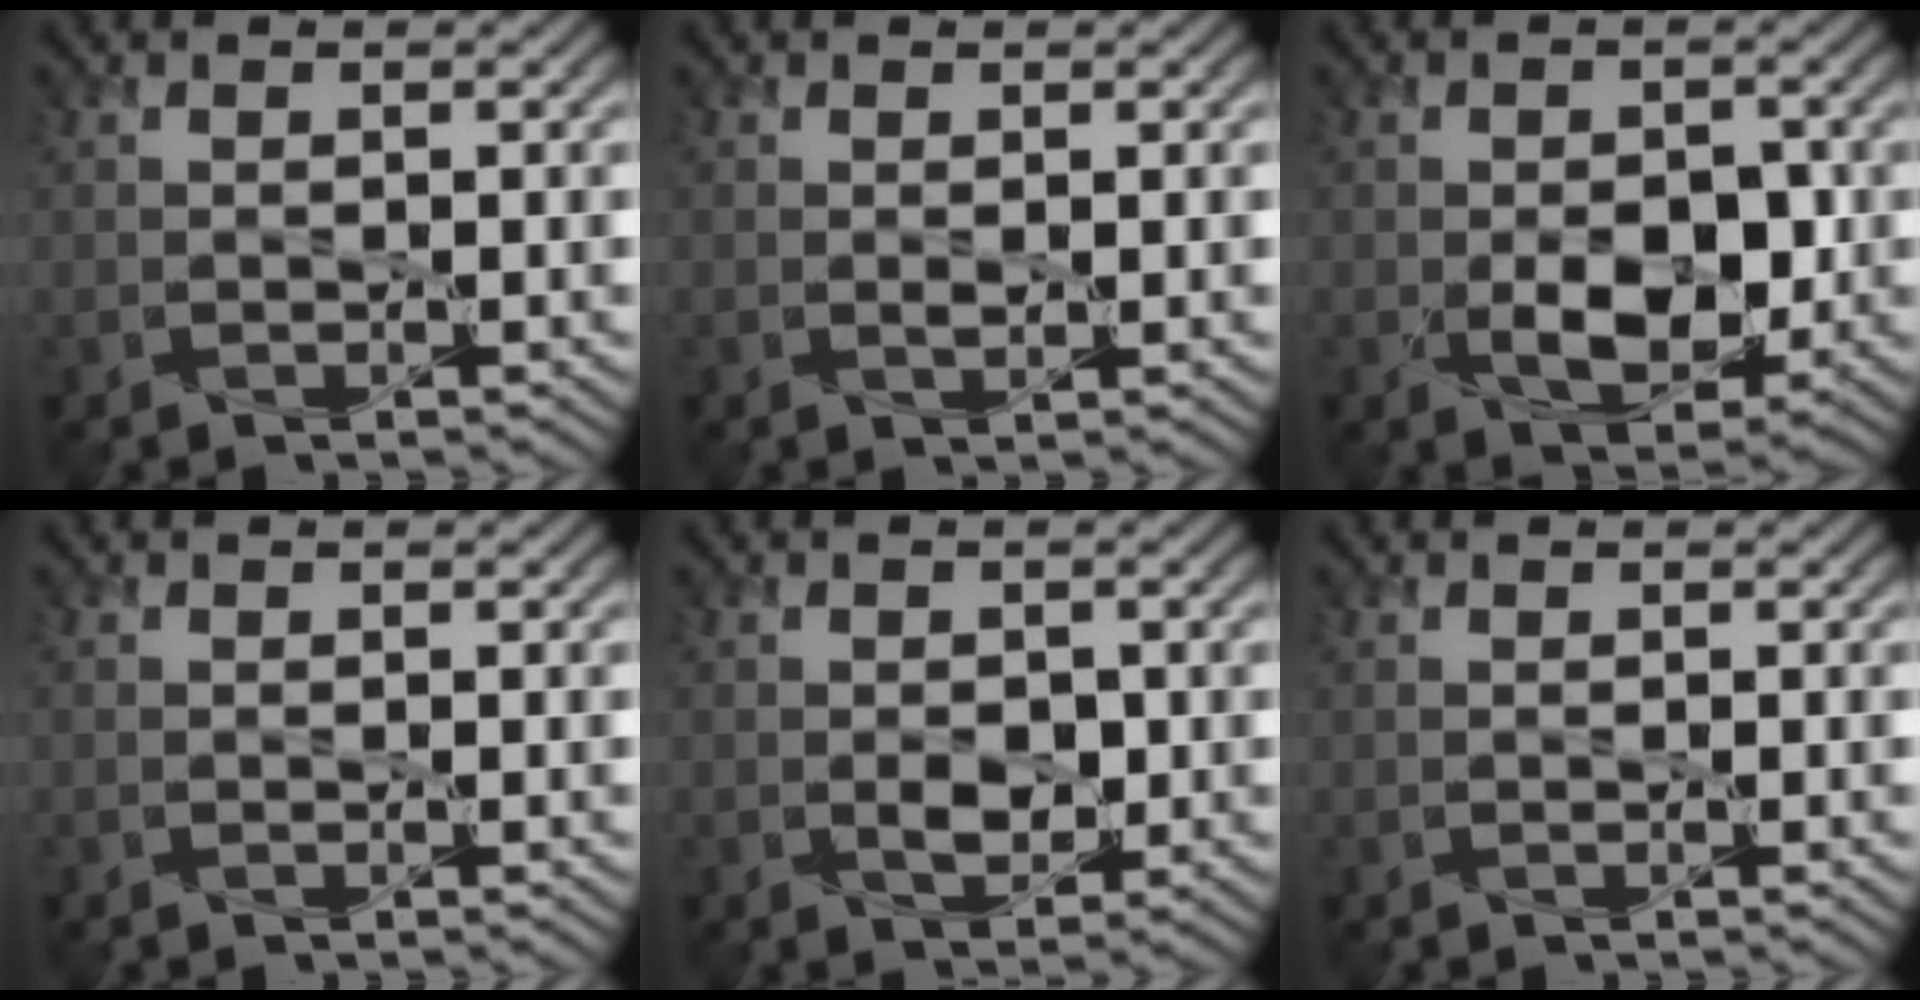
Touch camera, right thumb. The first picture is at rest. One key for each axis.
{"total": 0.6, "fx": 0.2, "fy": 0.3, "fz": 0.5, "tx": -0.010, "ty": -0.003, "tz": 0.002}
{"total": 6.3, "fx": -1.1, "fy": 4.0, "fz": 4.8, "tx": -0.083, "ty": -0.018, "tz": -0.012}
{"total": 0.0}
{"total": 2.7, "fx": -0.3, "fy": 1.9, "fz": 1.8, "tx": -0.036, "ty": -0.010, "tz": -0.003}
{"total": 0.0}